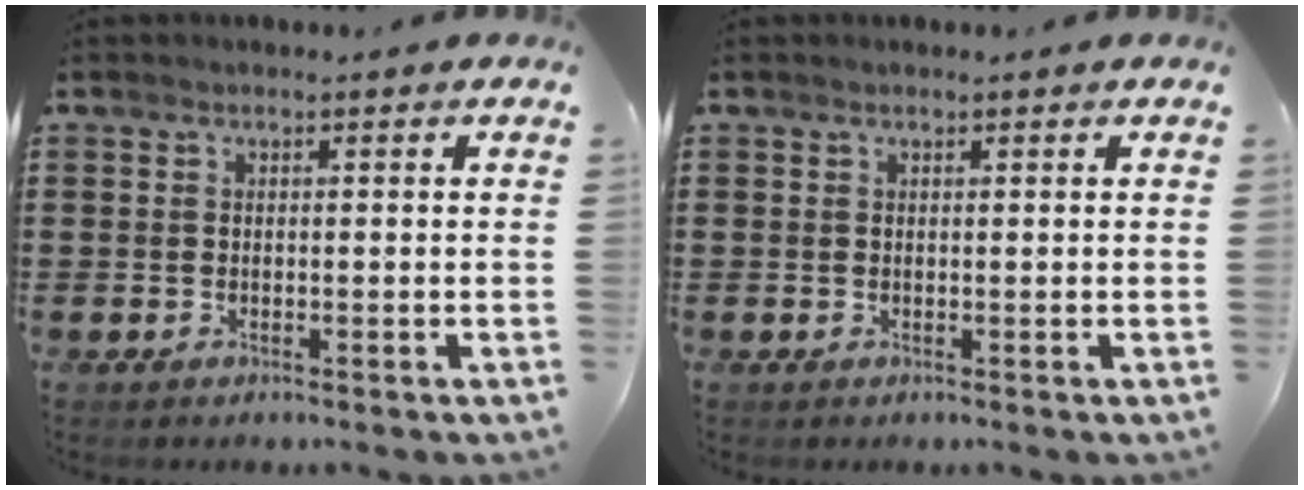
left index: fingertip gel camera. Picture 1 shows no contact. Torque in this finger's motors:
{"motor_torque": [0.16, 0.67, -0.29, -0.21]}